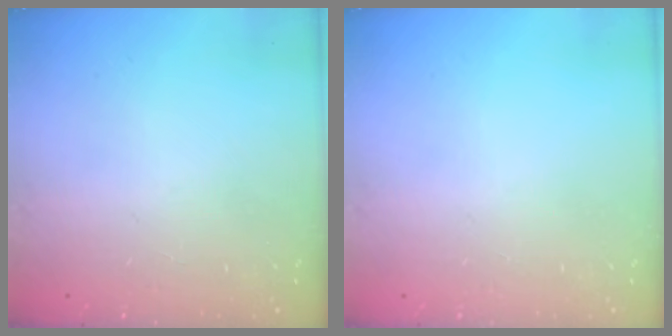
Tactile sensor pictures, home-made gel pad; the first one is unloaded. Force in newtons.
{"total": 0.0}